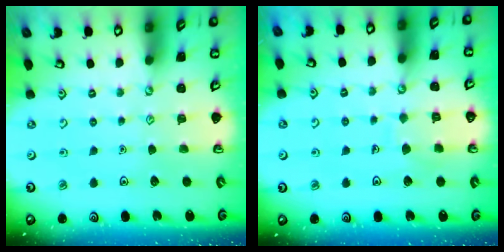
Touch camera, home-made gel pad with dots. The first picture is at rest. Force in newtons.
{"total": 6.1, "press": 6.1, "slide": 0.6}